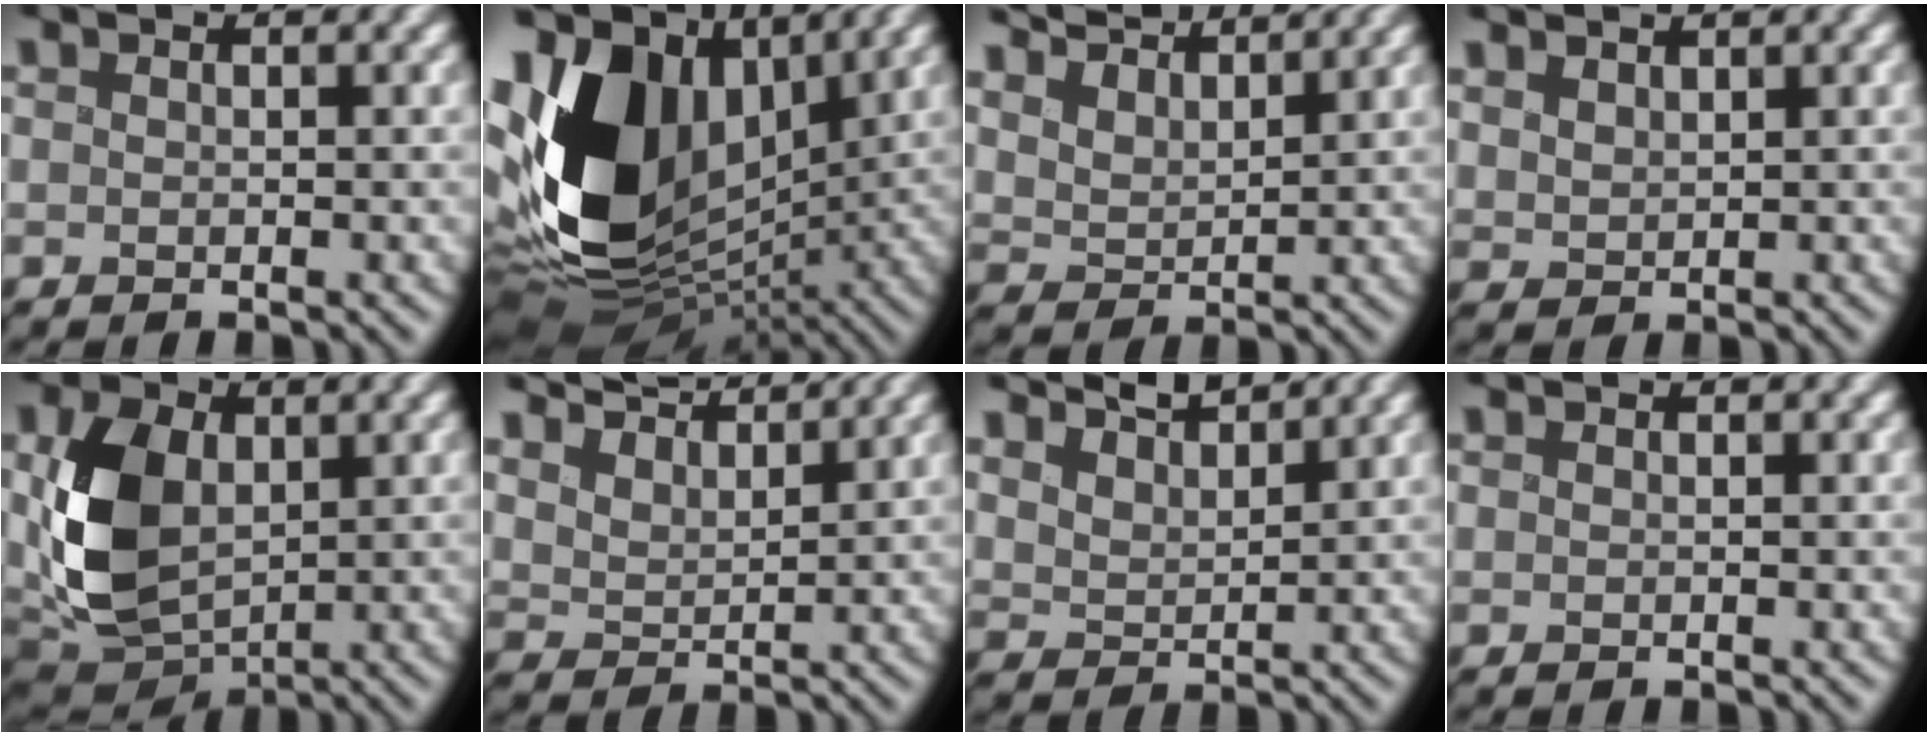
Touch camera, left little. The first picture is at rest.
{"total": 15.3, "force": [2.6, 10.4, 10.8], "torque": [-0.243, -0.002, 0.052]}
{"total": 8.0, "force": [7.1, 2.4, 2.8], "torque": [-0.078, -0.005, 0.124]}
{"total": 2.2, "force": [2.0, 0.8, 0.4], "torque": [-0.015, 0.002, 0.049]}
{"total": 8.3, "force": [1.1, 5.6, 6.1], "torque": [-0.143, -0.004, 0.021]}
{"total": 7.2, "force": [6.6, 1.8, 2.4], "torque": [-0.055, -0.006, 0.117]}
{"total": 4.4, "force": [4.0, 1.3, 1.4], "torque": [-0.037, -0.006, 0.074]}
{"total": 0.0}